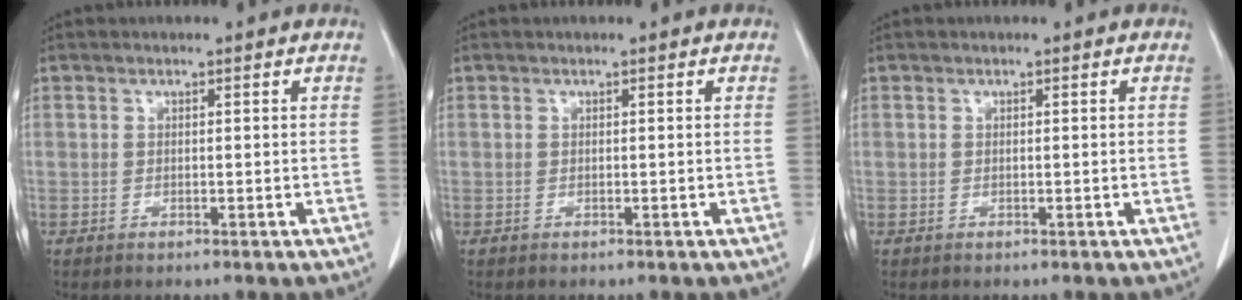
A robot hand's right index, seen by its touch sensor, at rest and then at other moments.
{"total": 0.0}
{"total": 0.0}